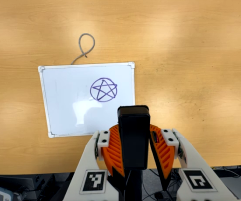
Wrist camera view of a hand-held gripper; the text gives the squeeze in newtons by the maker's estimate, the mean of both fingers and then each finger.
{"total": 8.8, "left": 7.9, "right": 9.7}